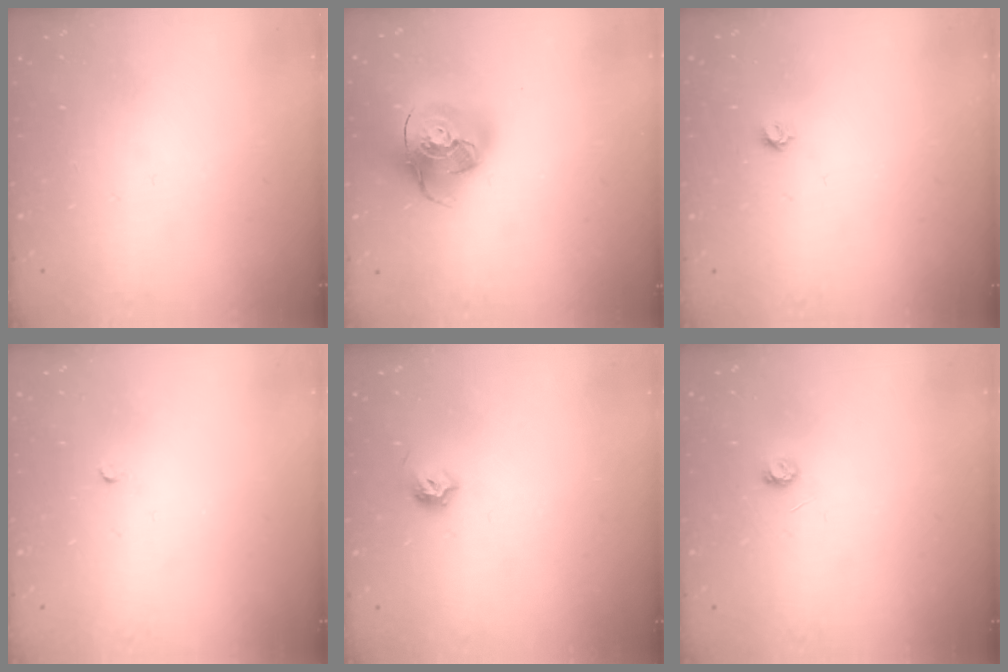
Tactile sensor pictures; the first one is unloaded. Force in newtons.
{"total": 18.0, "press": 17.8, "slide": 2.8}
{"total": 3.9, "press": 3.9, "slide": 0.3}
{"total": 2.0, "press": 2.0, "slide": 0.3}
{"total": 5.9, "press": 5.8, "slide": 0.9}
{"total": 3.3, "press": 3.3, "slide": 0.2}